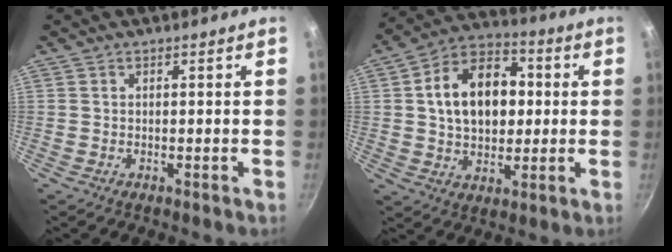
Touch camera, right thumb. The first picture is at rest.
{"total": 16.5, "force": [2.1, 11.6, 11.7], "torque": [-0.154, 0.022, 0.024]}